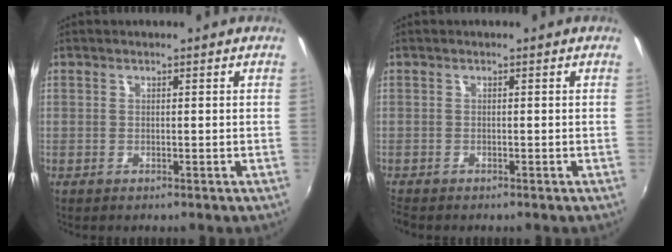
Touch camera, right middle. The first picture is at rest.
{"total": 1.5, "force": [-1.4, 0.2, 0.6], "torque": [-0.012, -0.011, -0.023]}